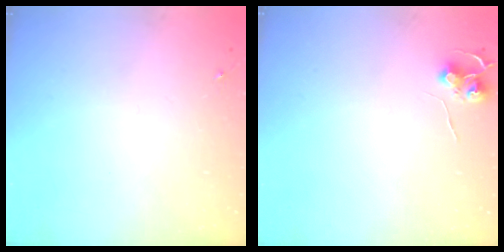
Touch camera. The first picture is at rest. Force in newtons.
{"total": 6.4, "press": 6.3, "slide": 0.6}